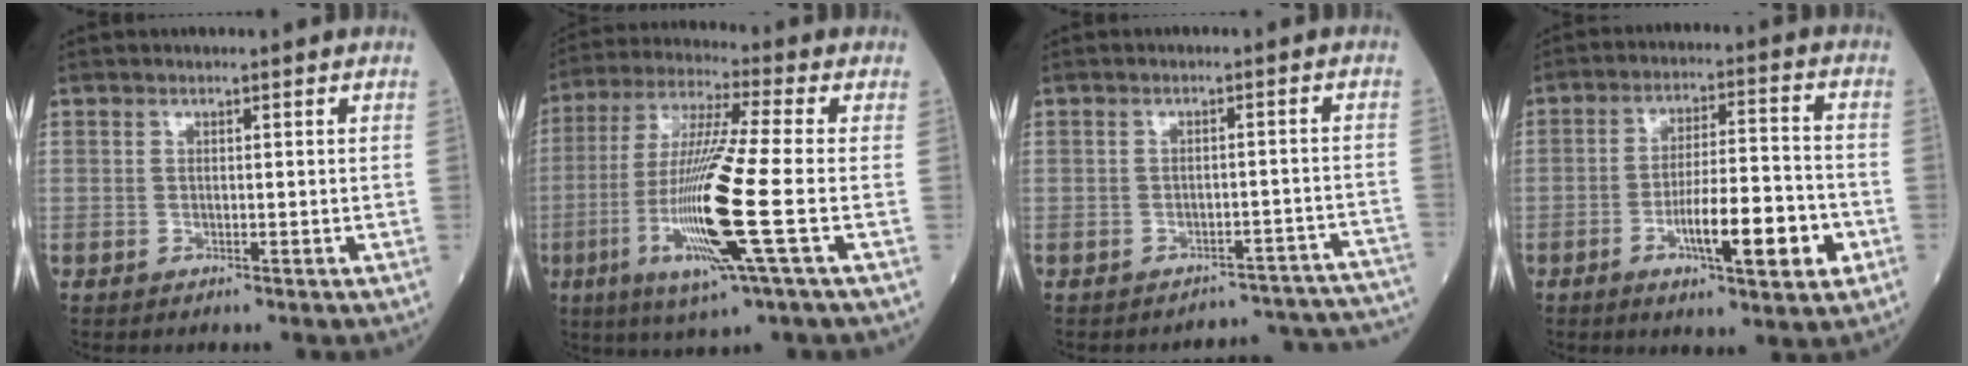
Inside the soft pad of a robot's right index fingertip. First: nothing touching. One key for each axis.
{"total": 16.2, "fx": -4.2, "fy": -0.4, "fz": 15.7, "tx": -0.324, "ty": -0.019, "tz": -0.086}
{"total": 13.1, "fx": -13.1, "fy": 1.2, "fz": -0.2, "tx": 0.026, "ty": 0.031, "tz": -0.139}
{"total": 11.5, "fx": -4.2, "fy": 2.0, "fz": 10.5, "tx": -0.172, "ty": 0.004, "tz": -0.066}